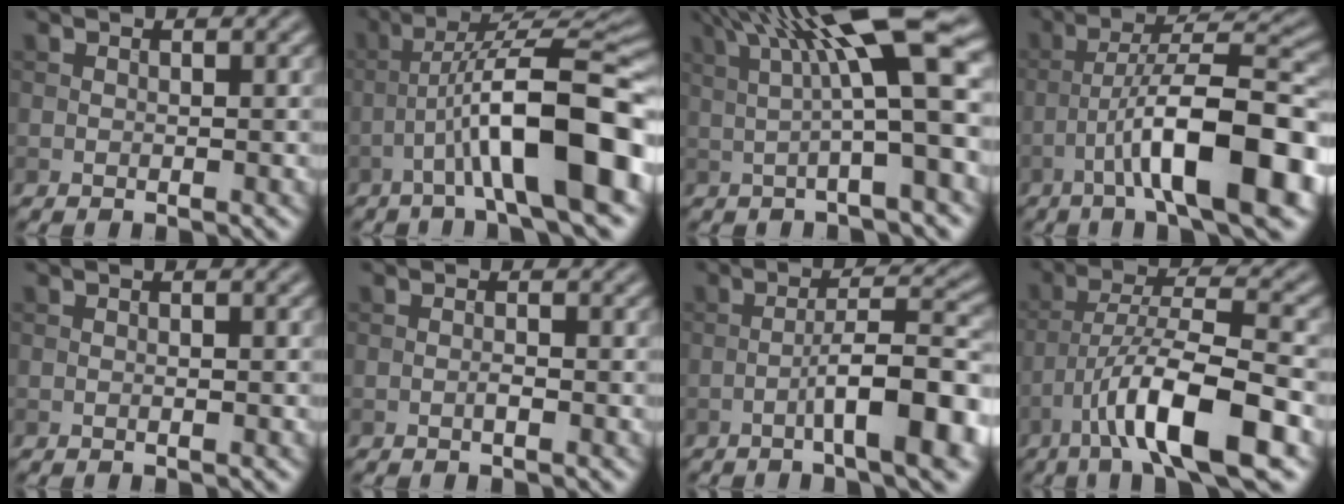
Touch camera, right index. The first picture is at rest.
{"total": 10.9, "force": [-3.6, 2.1, 10.1], "torque": [-0.150, 0.029, -0.058]}
{"total": 11.6, "force": [3.5, 2.3, 10.8], "torque": [-0.158, 0.021, 0.053]}
{"total": 11.6, "force": [-4.4, 2.5, 10.5], "torque": [-0.159, 0.024, -0.069]}
{"total": 0.8, "force": [0.0, 0.1, 0.8], "torque": [-0.015, -0.002, -0.003]}
{"total": 0.7, "force": [-0.3, 0.1, 0.6], "torque": [-0.012, 0.001, -0.007]}
{"total": 8.7, "force": [-3.5, 1.7, 7.8], "torque": [-0.115, 0.023, -0.058]}
{"total": 10.1, "force": [-5.1, 2.1, 8.4], "torque": [-0.142, 0.013, -0.091]}